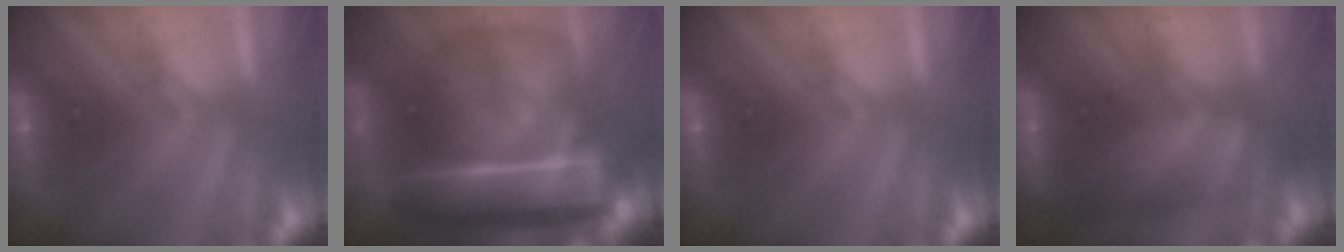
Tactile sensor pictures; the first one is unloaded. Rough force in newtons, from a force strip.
{"total": 7.3}
{"total": 0.0}
{"total": 7.6}